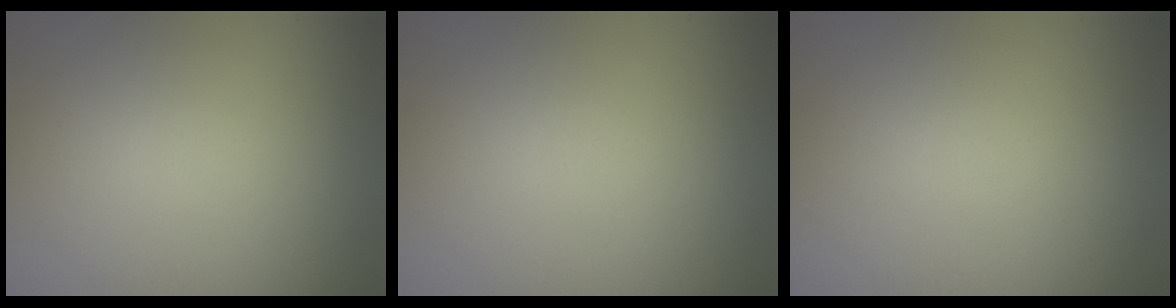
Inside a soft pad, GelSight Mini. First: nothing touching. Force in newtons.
{"total": 0.0}
{"total": 0.0}